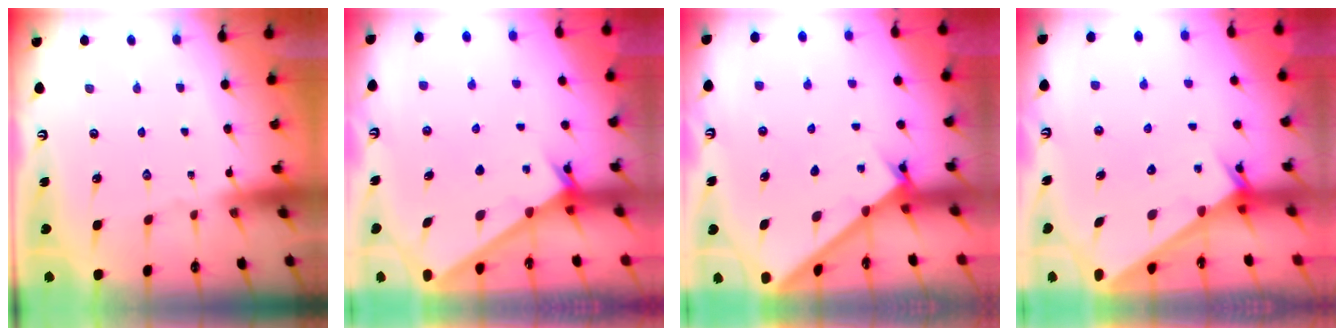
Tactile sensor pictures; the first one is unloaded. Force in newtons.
{"total": 2.4, "press": 2.4, "slide": 0.2}
{"total": 1.7, "press": 1.7, "slide": 0.1}
{"total": 1.9, "press": 1.9, "slide": 0.2}